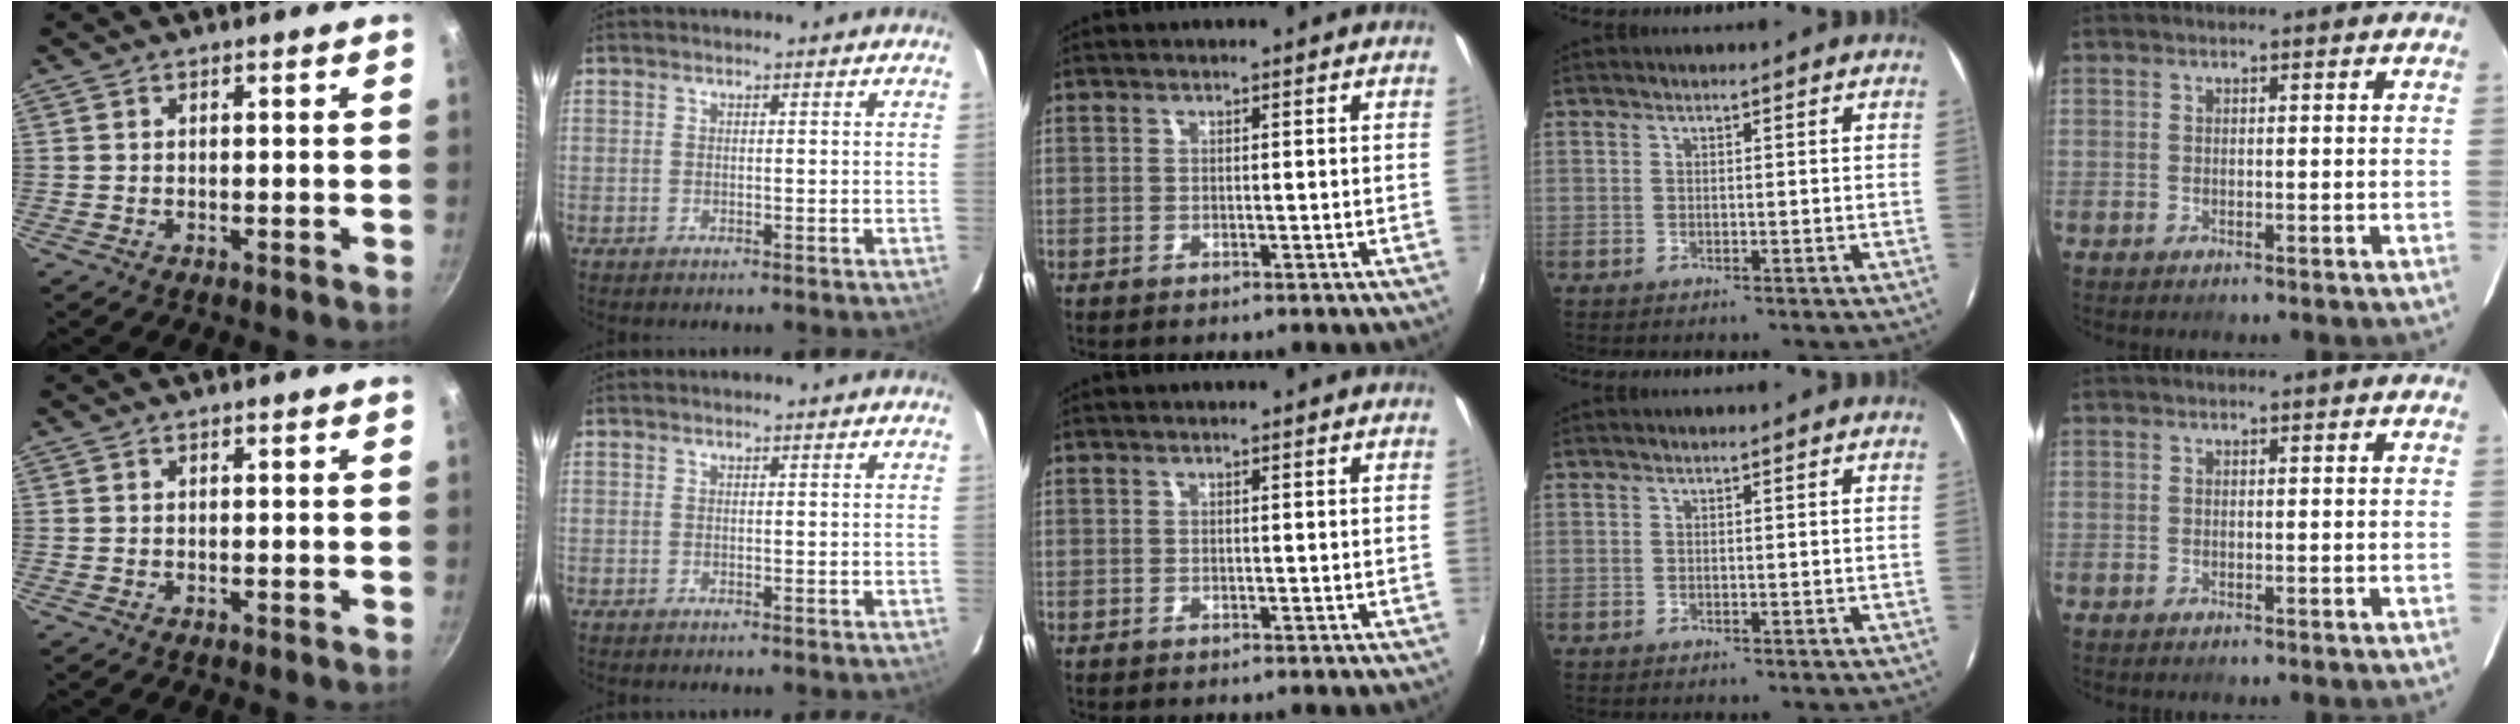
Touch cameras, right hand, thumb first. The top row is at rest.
{}